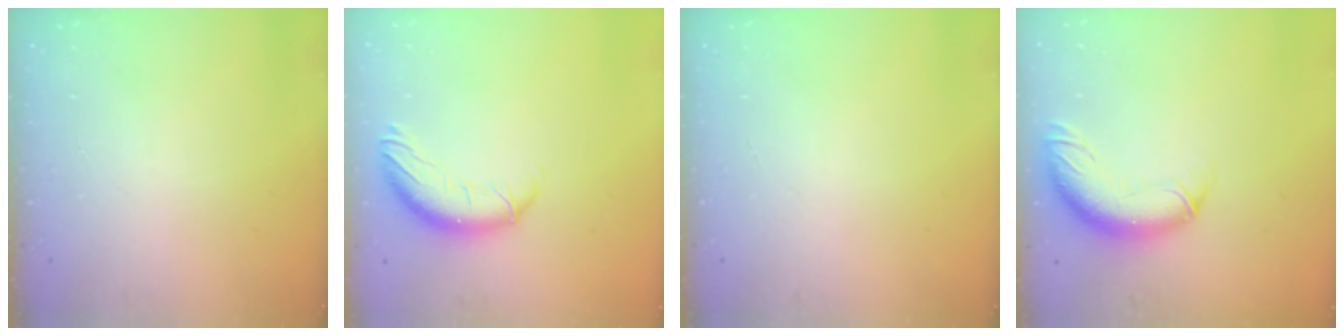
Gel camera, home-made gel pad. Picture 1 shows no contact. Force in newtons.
{"total": 11.2, "press": 11.1, "slide": 1.7}
{"total": 0.0}
{"total": 13.3, "press": 13.0, "slide": 2.9}